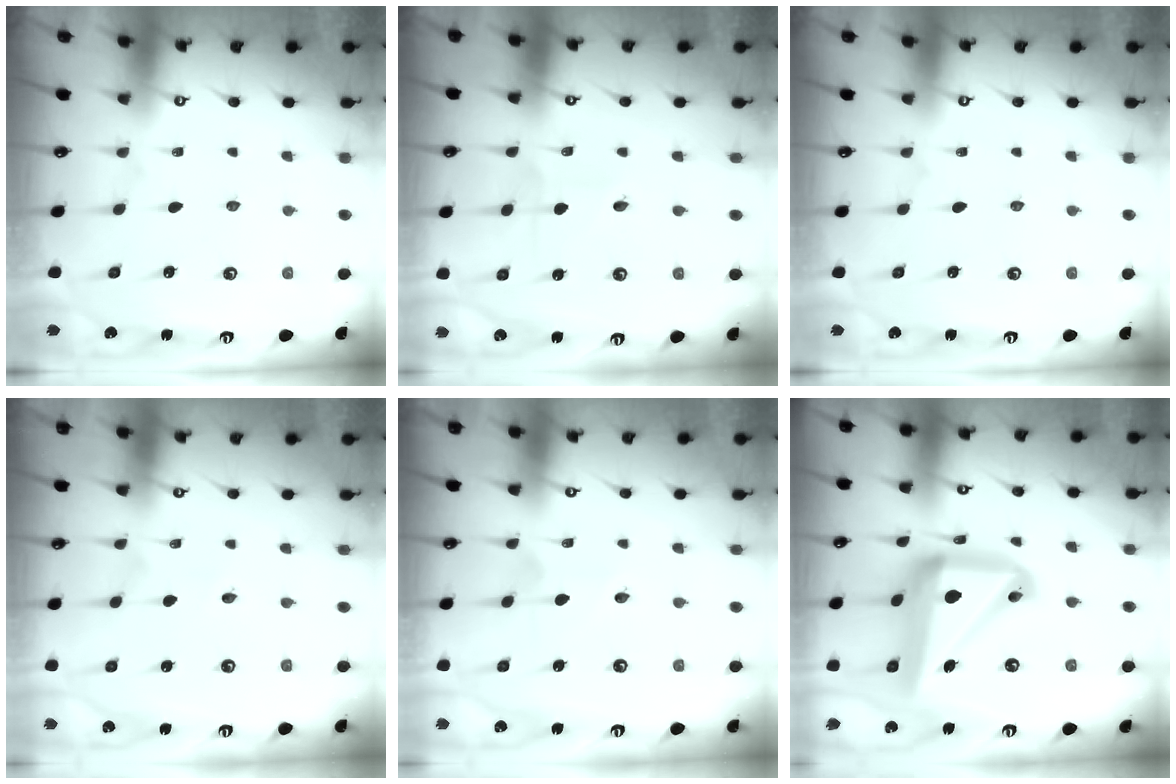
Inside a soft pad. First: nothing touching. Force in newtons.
{"total": 2.4, "press": 2.4, "slide": 0.2}
{"total": 0.0}
{"total": 1.7, "press": 1.6, "slide": 0.5}
{"total": 4.5, "press": 4.5, "slide": 0.5}
{"total": 19.2, "press": 19.1, "slide": 2.0}